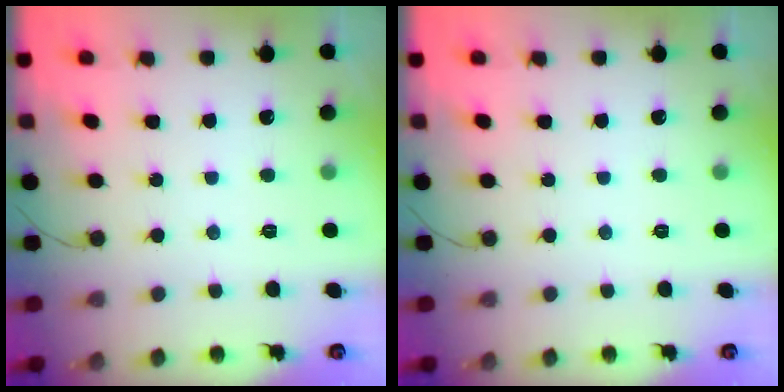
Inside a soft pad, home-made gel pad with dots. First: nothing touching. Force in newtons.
{"total": 0.0}